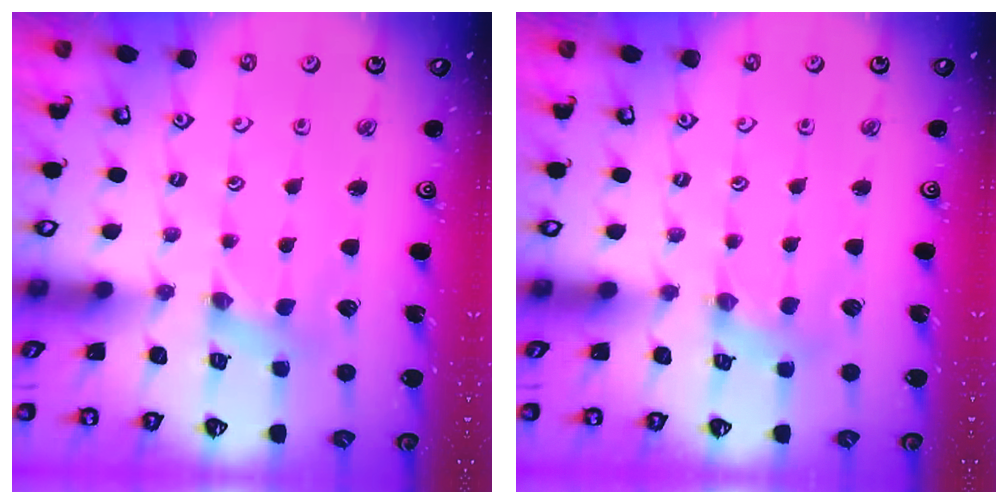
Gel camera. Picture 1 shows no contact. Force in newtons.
{"total": 2.4, "press": 2.3, "slide": 0.3}